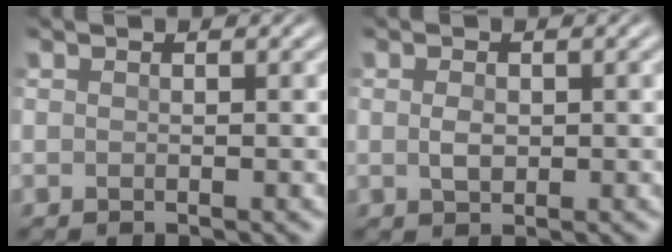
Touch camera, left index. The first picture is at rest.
{"total": 1.5, "force": [0.1, 1.0, 1.1], "torque": [-0.026, -0.001, 0.003]}